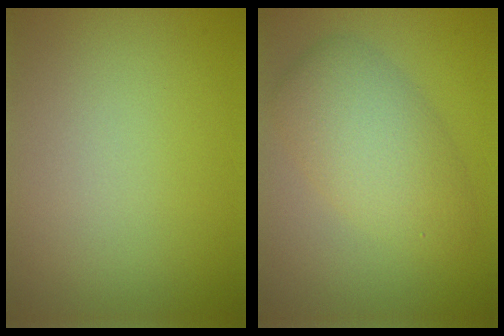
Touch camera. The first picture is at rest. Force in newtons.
{"total": 5.2, "press": 5.2, "slide": 0.3}